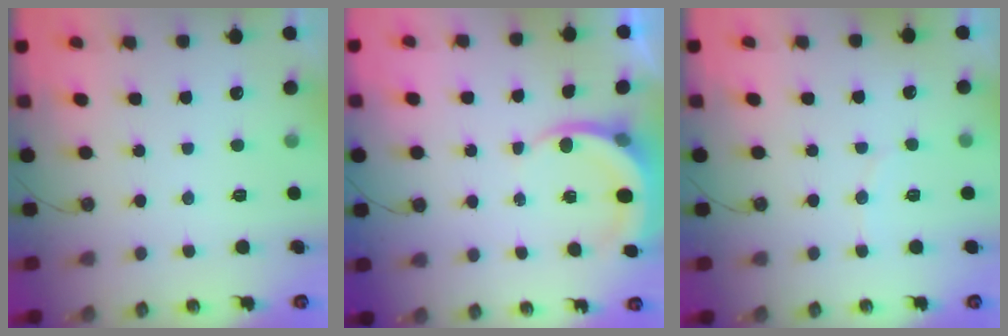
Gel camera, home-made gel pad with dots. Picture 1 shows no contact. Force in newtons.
{"total": 4.5, "press": 4.5, "slide": 0.1}
{"total": 3.8, "press": 3.7, "slide": 1.0}